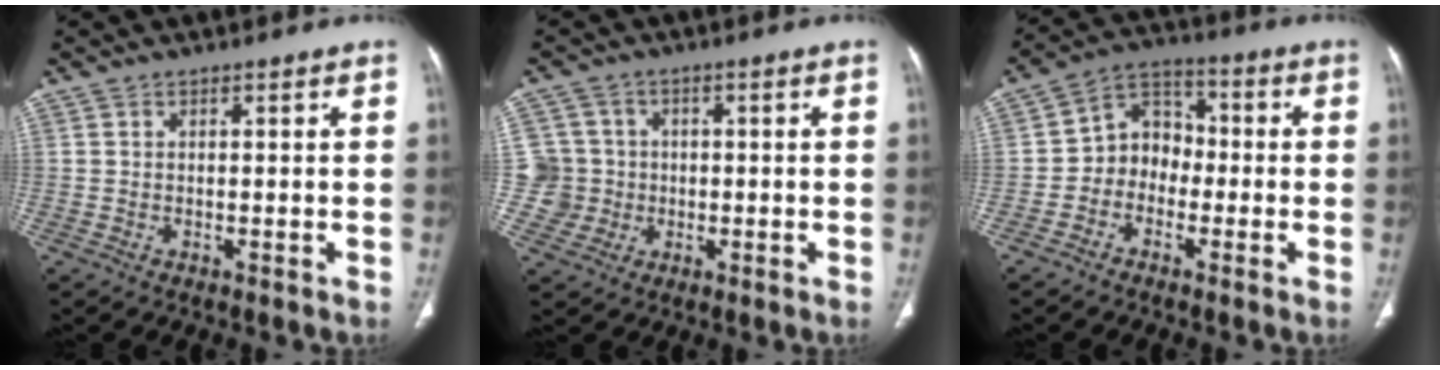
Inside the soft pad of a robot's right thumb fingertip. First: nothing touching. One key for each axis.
{"total": 6.8, "fx": -0.4, "fy": 6.8, "fz": 0.1, "tx": 0.026, "ty": 0.013, "tz": -0.010}
{"total": 8.1, "fx": -1.9, "fy": 6.8, "fz": 3.9, "tx": -0.028, "ty": 0.038, "tz": -0.051}